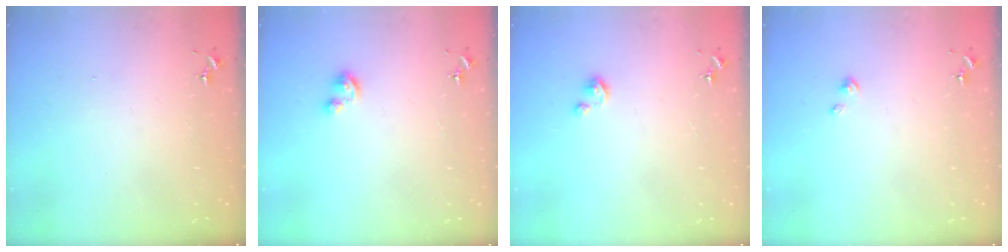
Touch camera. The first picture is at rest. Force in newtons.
{"total": 4.5, "press": 4.5, "slide": 0.3}
{"total": 3.0, "press": 2.9, "slide": 0.2}
{"total": 2.9, "press": 2.9, "slide": 0.2}